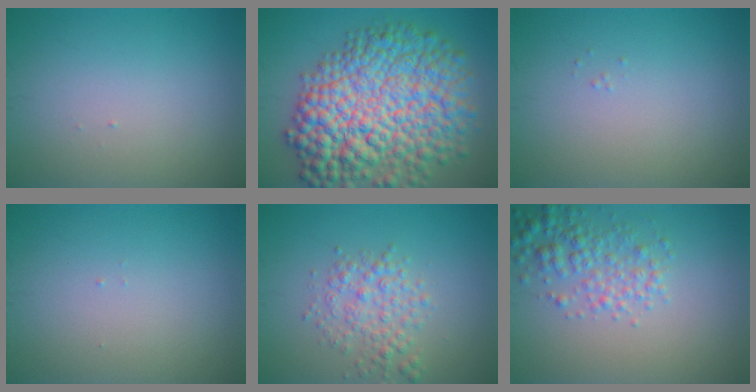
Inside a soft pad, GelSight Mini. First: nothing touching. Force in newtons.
{"total": 13.9, "press": 13.9, "slide": 0.3}
{"total": 0.0}
{"total": 0.0}
{"total": 3.1, "press": 3.1, "slide": 0.0}
{"total": 3.3, "press": 3.3, "slide": 0.1}